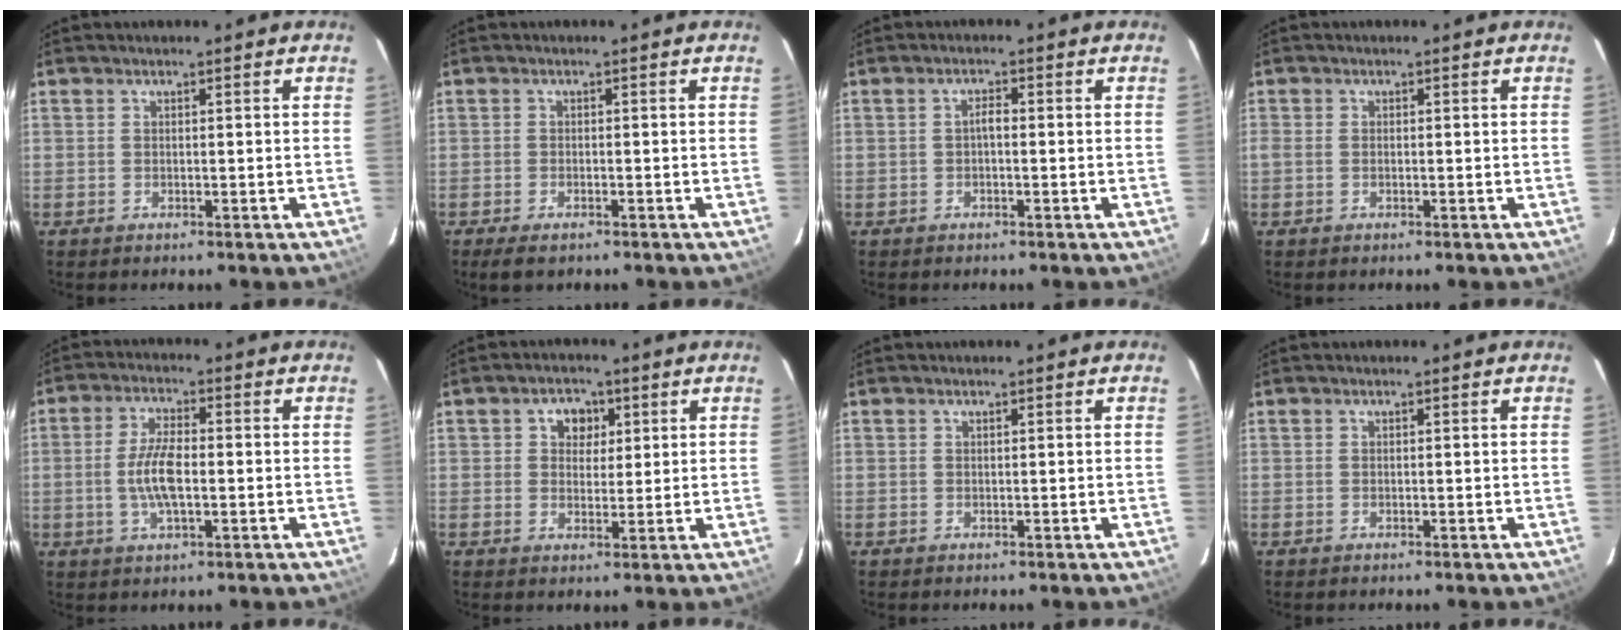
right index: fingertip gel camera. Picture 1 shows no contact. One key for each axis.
{"total": 3.4, "fx": -2.5, "fy": 1.3, "fz": 1.9, "tx": -0.044, "ty": -0.011, "tz": -0.044}
{"total": 1.4, "fx": -0.3, "fy": 0.6, "fz": 1.2, "tx": -0.024, "ty": 0.008, "tz": -0.008}
{"total": 1.0, "fx": -0.3, "fy": 0.7, "fz": 0.6, "tx": -0.015, "ty": -0.002, "tz": -0.006}
{"total": 7.1, "fx": -1.0, "fy": 2.6, "fz": 6.6, "tx": -0.135, "ty": 0.001, "tz": -0.020}
{"total": 4.5, "fx": 1.4, "fy": 3.8, "fz": 1.8, "tx": -0.022, "ty": 0.010, "tz": 0.023}
{"total": 0.0}
{"total": 0.0}